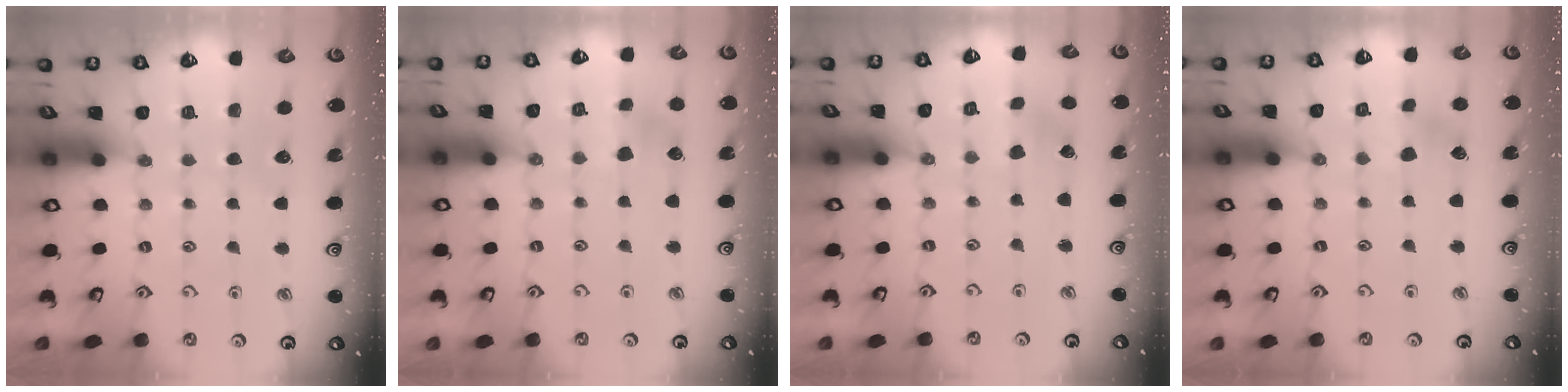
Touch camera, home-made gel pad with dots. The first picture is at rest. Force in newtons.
{"total": 6.1, "press": 6.1, "slide": 0.3}
{"total": 0.5, "press": 0.5, "slide": 0.0}
{"total": 3.5, "press": 3.5, "slide": 0.6}